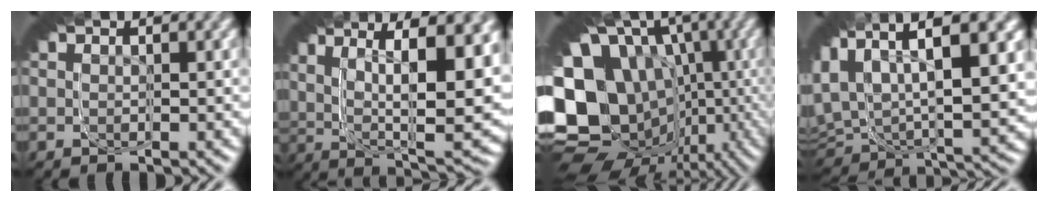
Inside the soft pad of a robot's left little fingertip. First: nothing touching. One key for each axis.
{"total": 16.0, "fx": 3.1, "fy": 9.2, "fz": 12.8, "tx": -0.211, "ty": 0.029, "tz": 0.029}
{"total": 23.1, "fx": -5.6, "fy": 15.1, "fz": 16.6, "tx": -0.256, "ty": -0.054, "tz": -0.075}
{"total": 13.6, "fx": 2.4, "fy": 9.8, "fz": 9.1, "tx": -0.180, "ty": 0.012, "tz": 0.017}